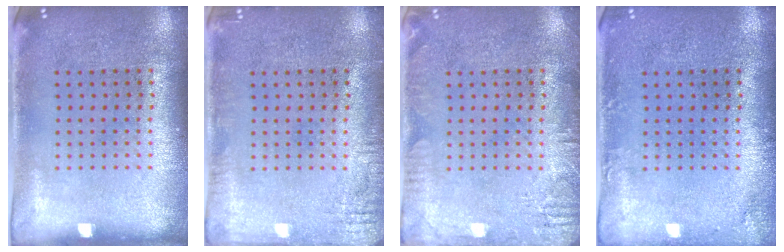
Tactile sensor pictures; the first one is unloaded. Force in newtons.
{"total": 1.8, "press": 1.8, "slide": 0.1}
{"total": 2.3, "press": 2.3, "slide": 0.2}
{"total": 1.3, "press": 1.3, "slide": 0.0}